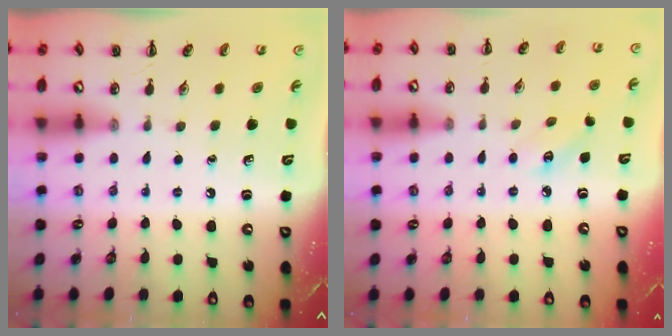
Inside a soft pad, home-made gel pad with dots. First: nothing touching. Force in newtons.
{"total": 3.2, "press": 3.1, "slide": 0.9}